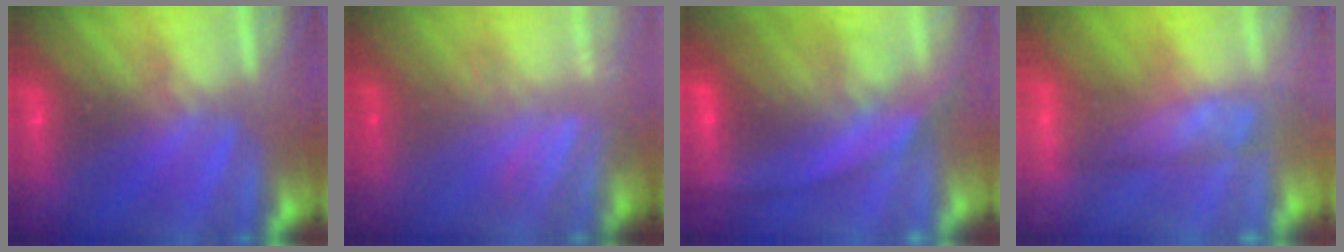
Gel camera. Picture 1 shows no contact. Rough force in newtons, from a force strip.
{"total": 3.2}
{"total": 7.5}
{"total": 3.8}